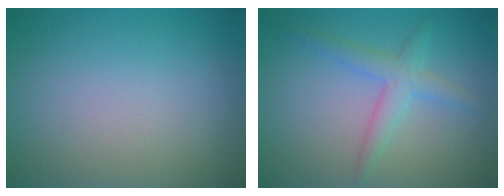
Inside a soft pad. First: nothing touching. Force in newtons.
{"total": 2.7, "press": 2.7, "slide": 0.0}